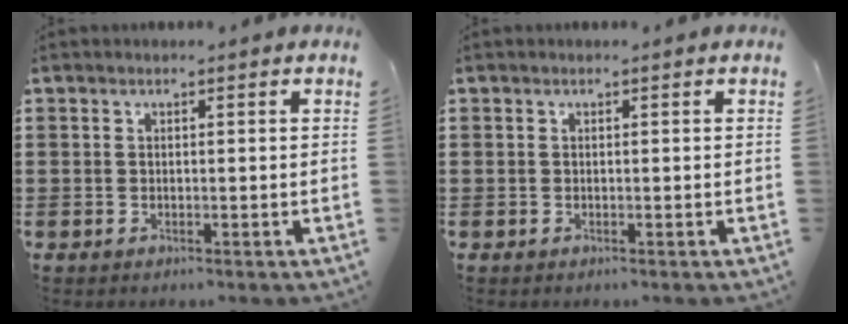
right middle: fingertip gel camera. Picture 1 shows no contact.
{"total": 0.0}